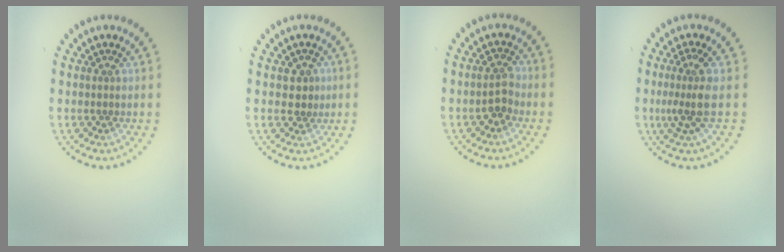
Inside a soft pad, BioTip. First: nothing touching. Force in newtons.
{"total": 1.8, "press": 1.7, "slide": 0.6}
{"total": 2.0, "press": 2.0, "slide": 0.5}
{"total": 2.7, "press": 1.9, "slide": 1.8}